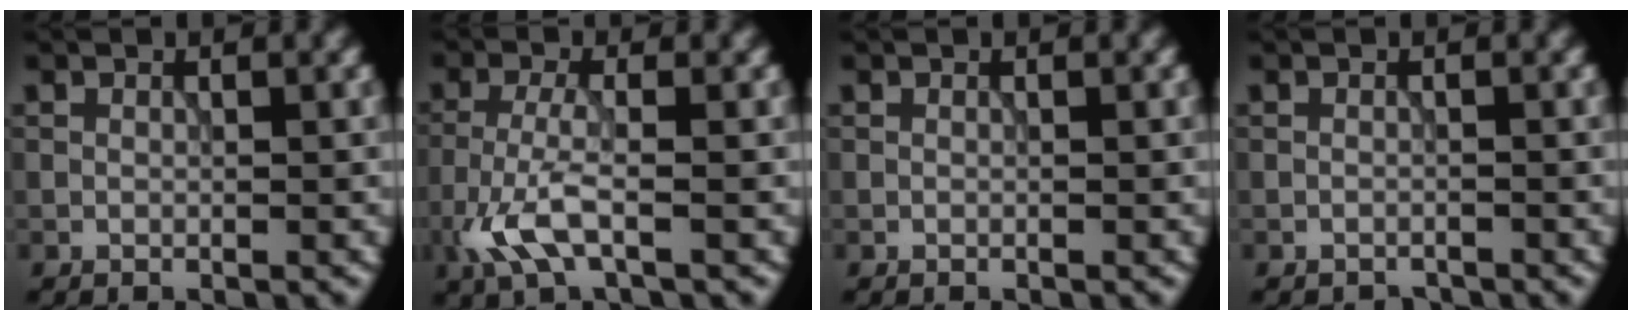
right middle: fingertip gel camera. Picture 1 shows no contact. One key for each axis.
{"total": 4.1, "fx": -1.9, "fy": 1.1, "fz": 3.5, "tx": -0.084, "ty": -0.003, "tz": -0.046}
{"total": 0.0}
{"total": 0.6, "fx": -0.6, "fy": 0.1, "fz": -0.2, "tx": 0.003, "ty": -0.005, "tz": -0.013}